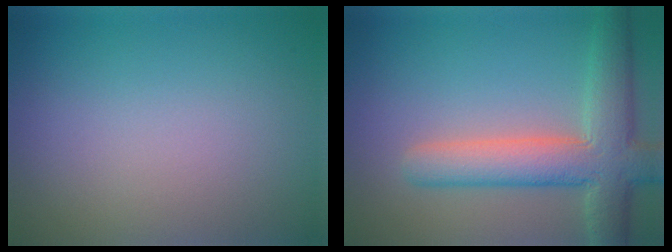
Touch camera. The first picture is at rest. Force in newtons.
{"total": 7.1, "press": 7.1, "slide": 0.6}